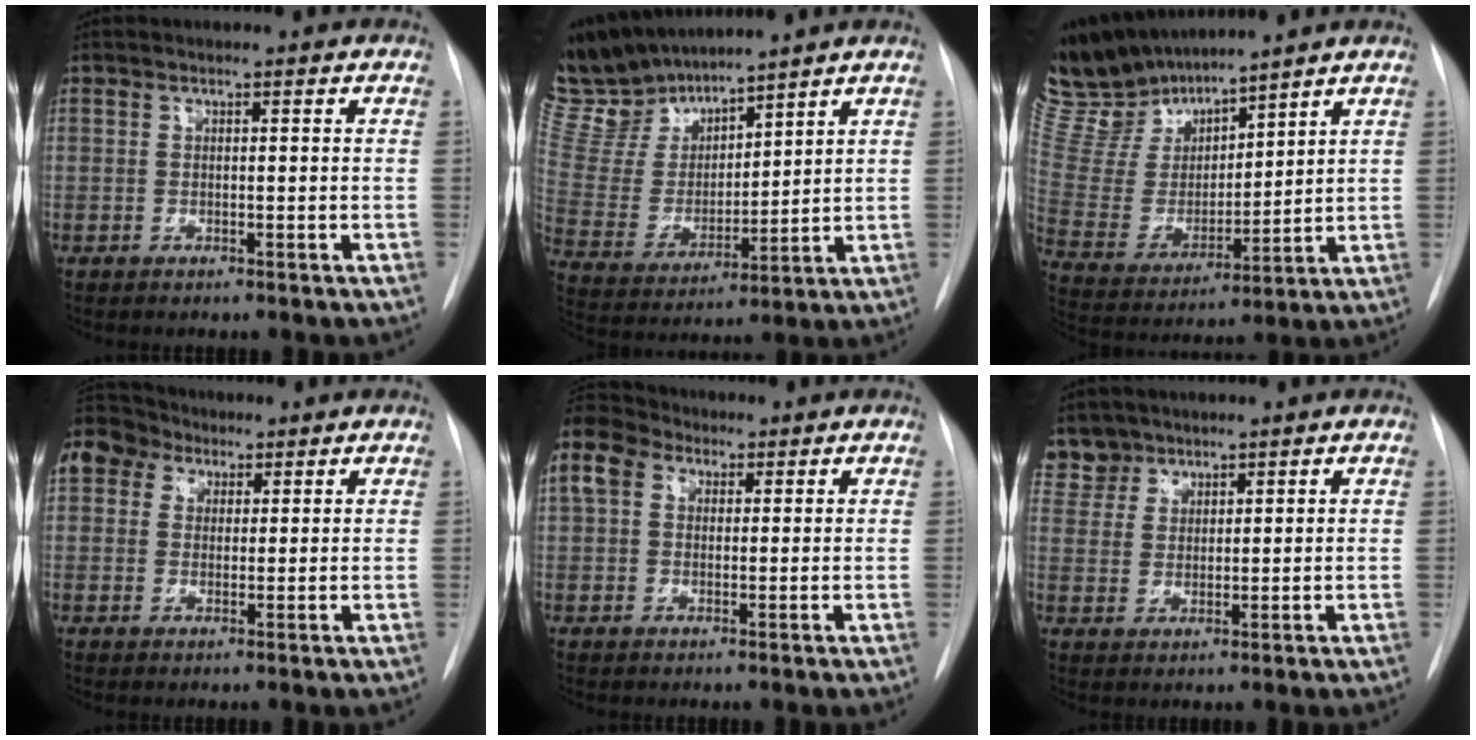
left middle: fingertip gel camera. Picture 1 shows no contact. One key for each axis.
{"total": 12.7, "fx": 12.1, "fy": 2.6, "fz": 2.8, "tx": -0.072, "ty": -0.004, "tz": 0.254}
{"total": 13.7, "fx": 12.8, "fy": 3.3, "fz": 3.5, "tx": -0.082, "ty": -0.005, "tz": 0.264}
{"total": 9.7, "fx": 5.7, "fy": 7.5, "fz": 2.4, "tx": -0.072, "ty": 0.045, "tz": 0.109}
{"total": 14.0, "fx": 7.0, "fy": 10.4, "fz": 6.2, "tx": -0.192, "ty": 0.069, "tz": 0.135}
{"total": 4.5, "fx": 3.8, "fy": 2.4, "fz": -0.5, "tx": 0.019, "ty": 0.004, "tz": 0.075}